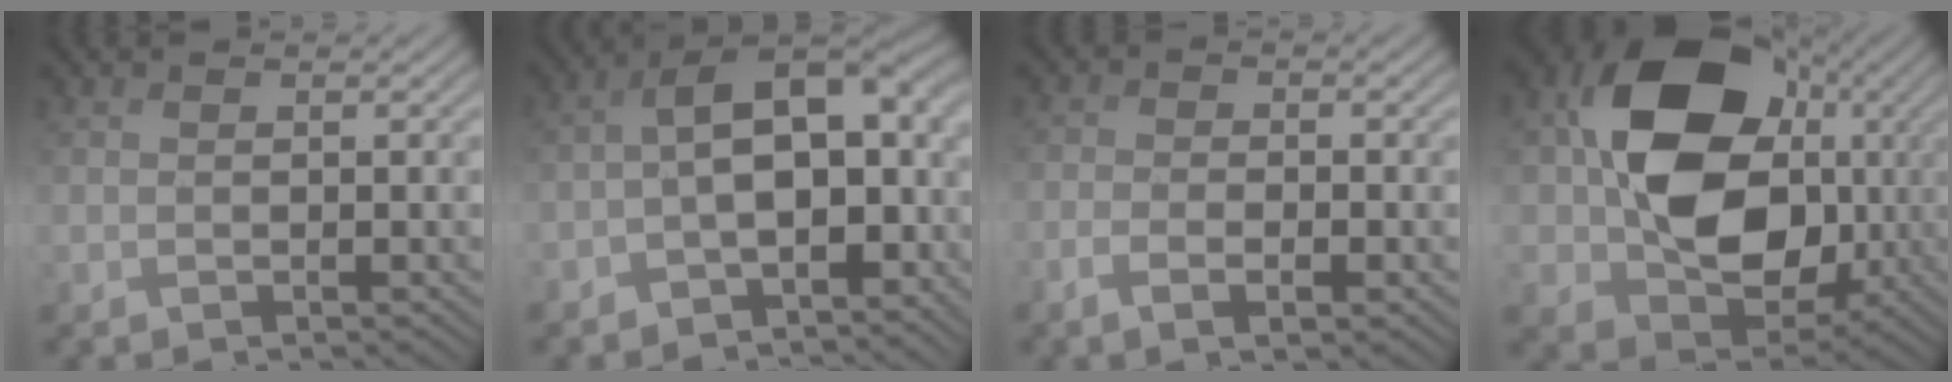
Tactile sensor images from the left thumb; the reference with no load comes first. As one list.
[{"total": 13.8, "force": [-2.2, 7.4, 11.4], "torque": [-0.193, -0.007, -0.024]}, {"total": 3.4, "force": [-1.7, 1.3, 2.7], "torque": [-0.058, -0.003, -0.033]}, {"total": 17.0, "force": [1.8, 13.2, 10.6], "torque": [-0.193, -0.003, 0.035]}]